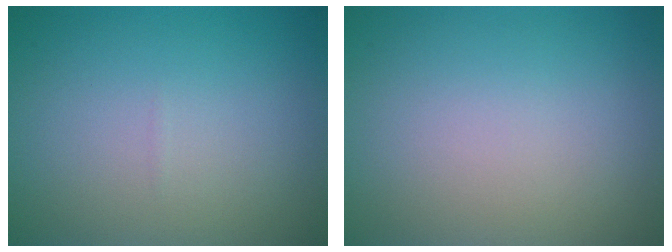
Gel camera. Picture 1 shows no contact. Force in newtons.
{"total": 0.0}